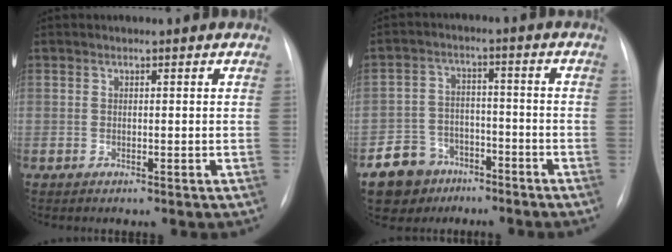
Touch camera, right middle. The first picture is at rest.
{"total": 7.9, "force": [-5.1, 6.0, 1.1], "torque": [-0.026, 0.014, -0.083]}